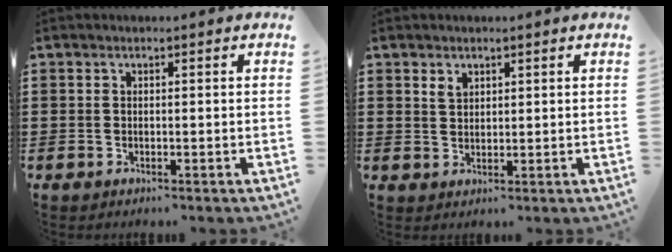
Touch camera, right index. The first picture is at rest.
{"total": 1.8, "force": [1.3, 1.1, 0.6], "torque": [-0.016, 0.002, 0.026]}